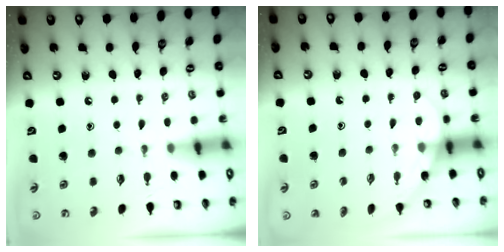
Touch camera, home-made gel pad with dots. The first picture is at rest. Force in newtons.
{"total": 4.0, "press": 4.0, "slide": 0.3}